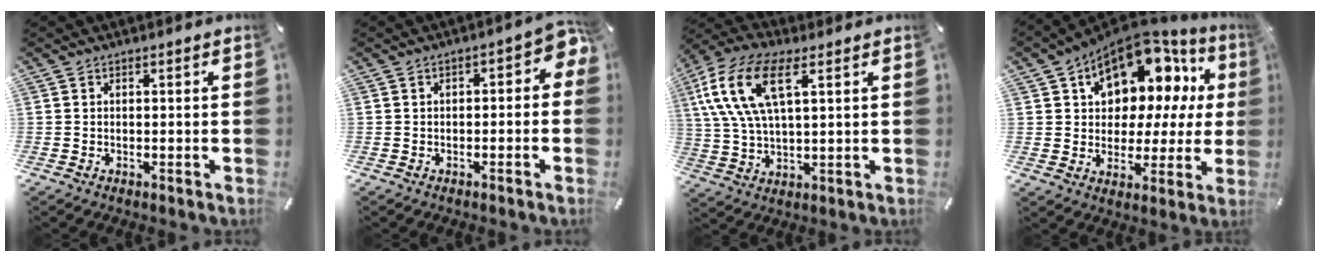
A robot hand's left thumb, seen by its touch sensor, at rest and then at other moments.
{"total": 4.3, "force": [-0.9, 2.5, 3.4], "torque": [-0.045, 0.013, -0.020]}
{"total": 15.1, "force": [6.1, 6.8, 12.0], "torque": [-0.278, -0.003, 0.105]}
{"total": 14.4, "force": [7.7, 9.2, 8.0], "torque": [-0.108, -0.068, 0.127]}